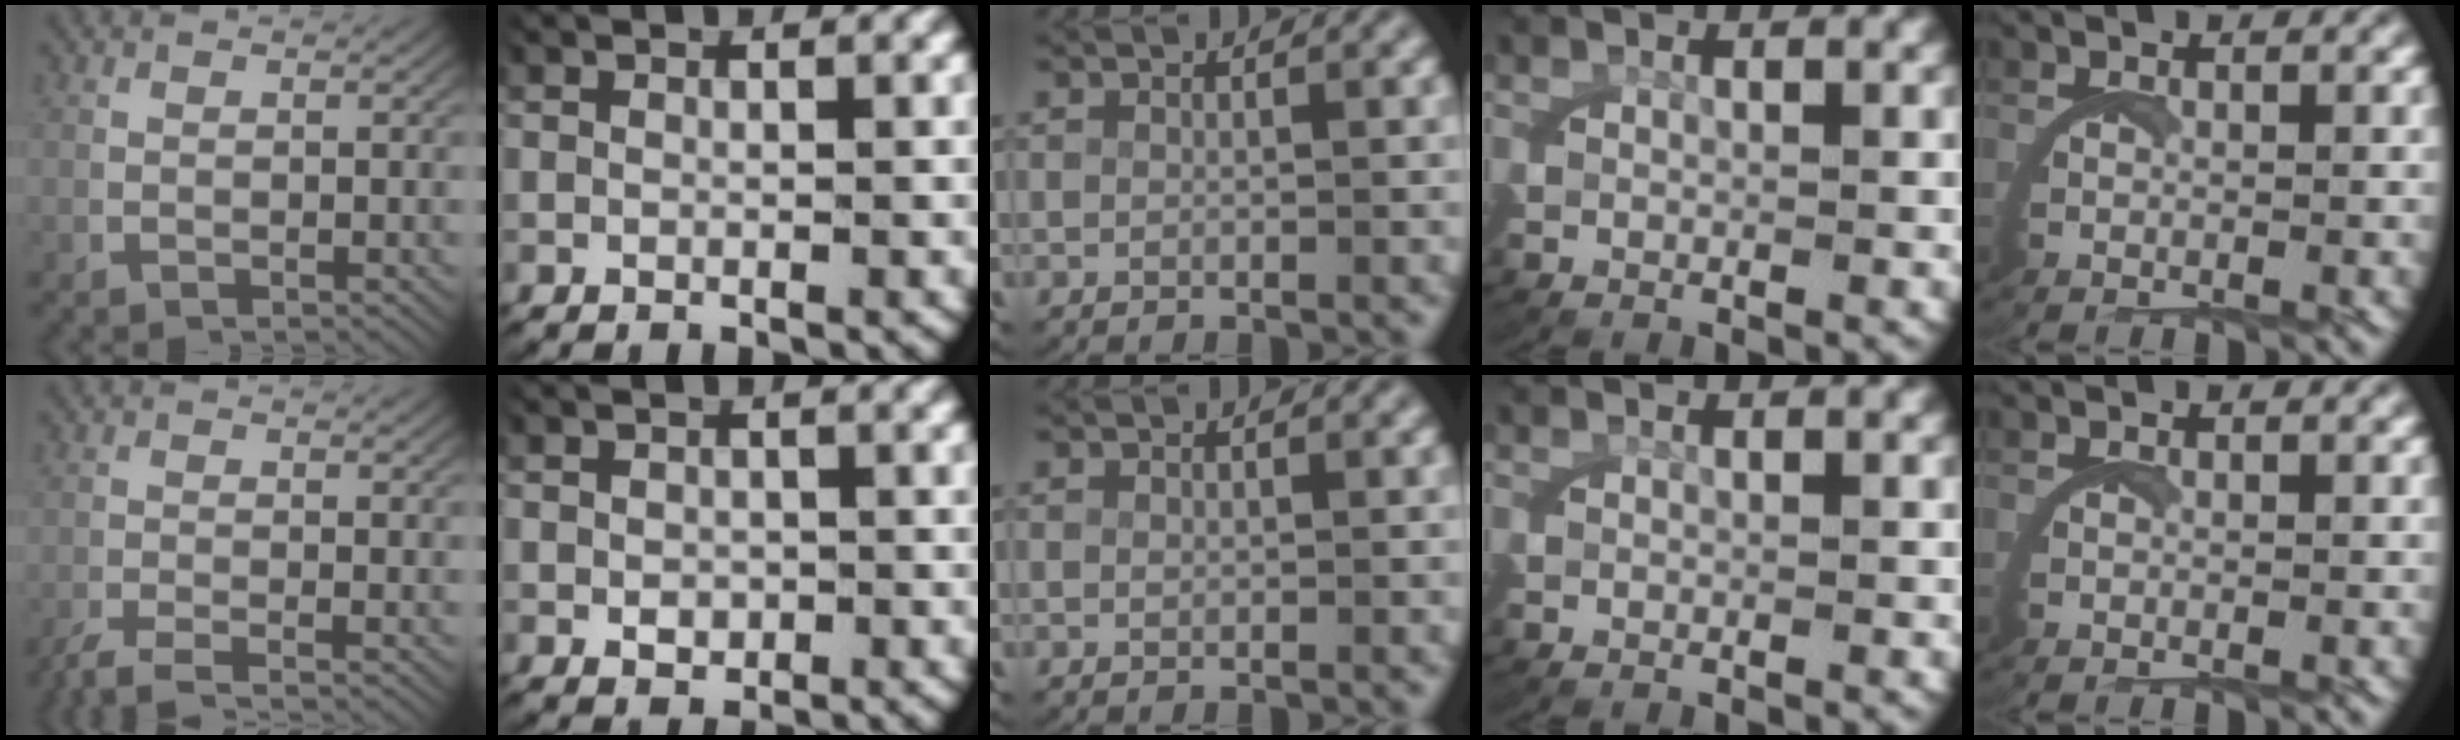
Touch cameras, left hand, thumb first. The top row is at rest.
{"thumb": {"total": 3.2, "force": [-2.8, 0.8, 1.3], "torque": [-0.025, -0.013, -0.045]}, "index": {"total": 1.4, "force": [-0.5, 1.1, 0.8], "torque": [-0.023, -0.015, 0.003]}}